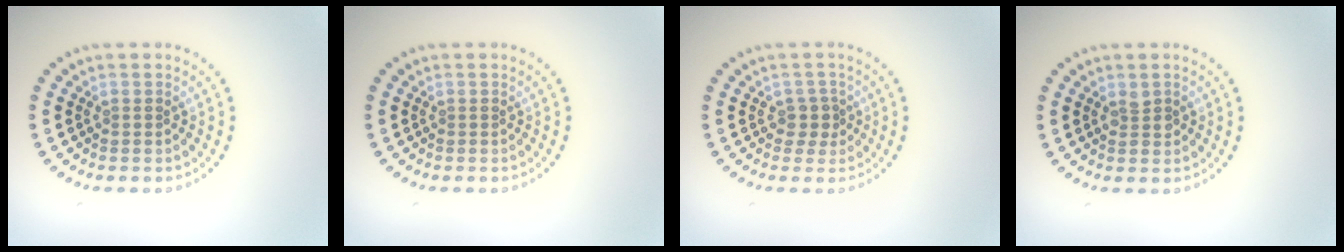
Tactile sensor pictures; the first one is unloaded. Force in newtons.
{"total": 0.0}
{"total": 1.8, "press": 1.4, "slide": 1.1}
{"total": 1.1, "press": 1.0, "slide": 0.2}